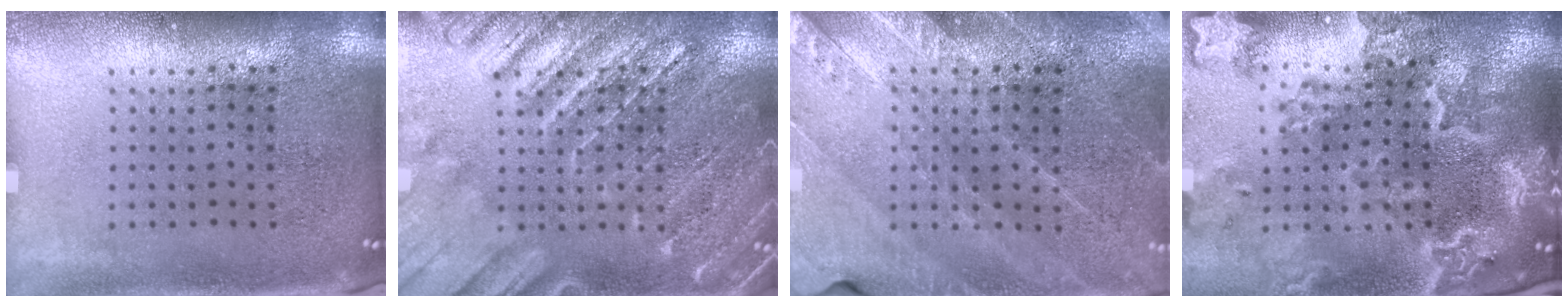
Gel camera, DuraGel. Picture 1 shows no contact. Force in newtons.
{"total": 4.9, "press": 4.9, "slide": 0.7}
{"total": 2.6, "press": 2.5, "slide": 0.7}
{"total": 4.6, "press": 3.8, "slide": 2.7}